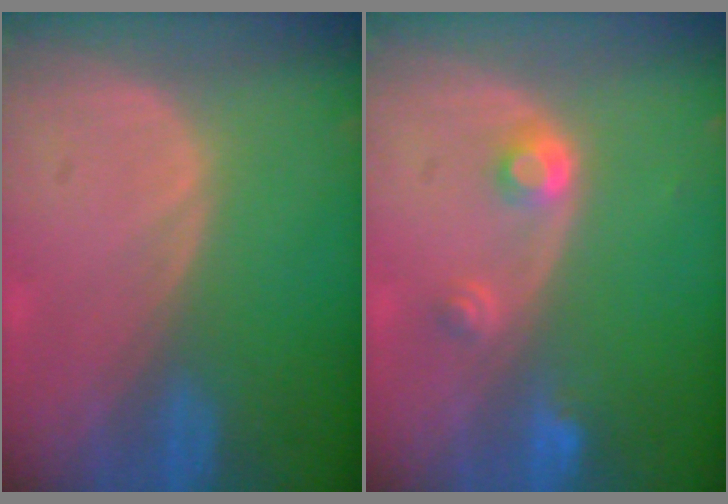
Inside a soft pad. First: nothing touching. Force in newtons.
{"total": 3.0, "press": 2.8, "slide": 1.0}